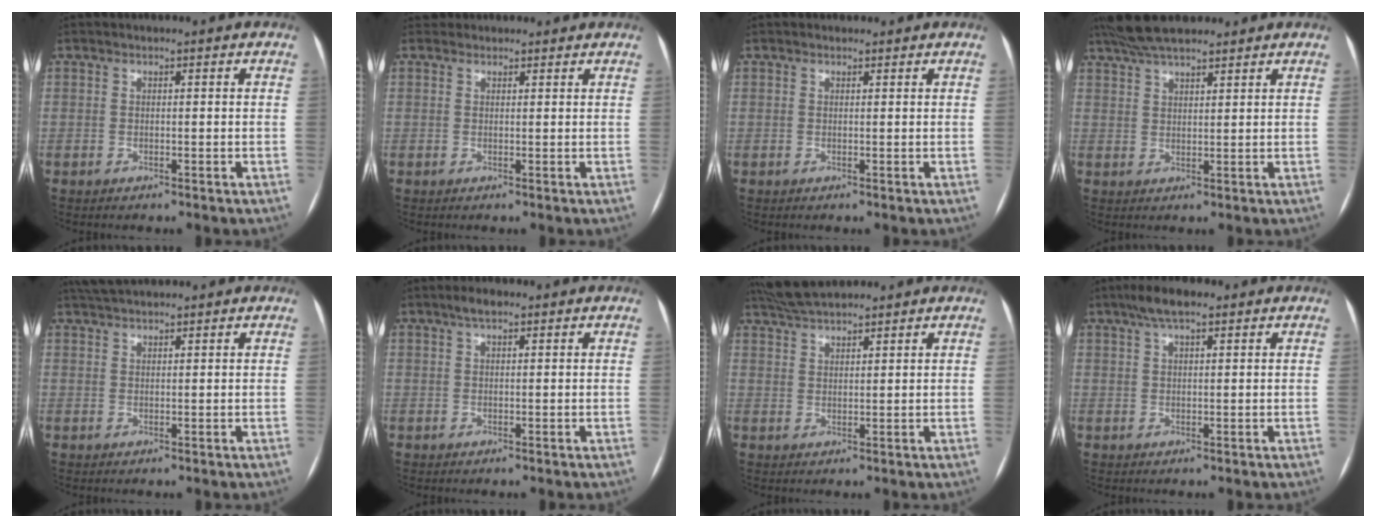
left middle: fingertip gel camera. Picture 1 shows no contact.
{"total": 2.8, "force": [2.5, 1.2, -0.3], "torque": [0.012, 0.020, 0.027]}
{"total": 0.8, "force": [0.7, 0.4, 0.0], "torque": [-0.003, 0.008, 0.010]}
{"total": 9.1, "force": [7.7, 2.0, 4.4], "torque": [-0.074, 0.036, 0.134]}
{"total": 4.9, "force": [4.3, 0.8, 2.1], "torque": [-0.036, 0.036, 0.078]}
{"total": 2.2, "force": [1.4, 0.7, 1.5], "torque": [-0.030, 0.013, 0.024]}
{"total": 6.3, "force": [5.8, 0.7, 2.4], "torque": [-0.050, 0.030, 0.110]}
{"total": 4.9, "force": [3.3, 1.3, 3.4], "torque": [-0.068, 0.022, 0.055]}